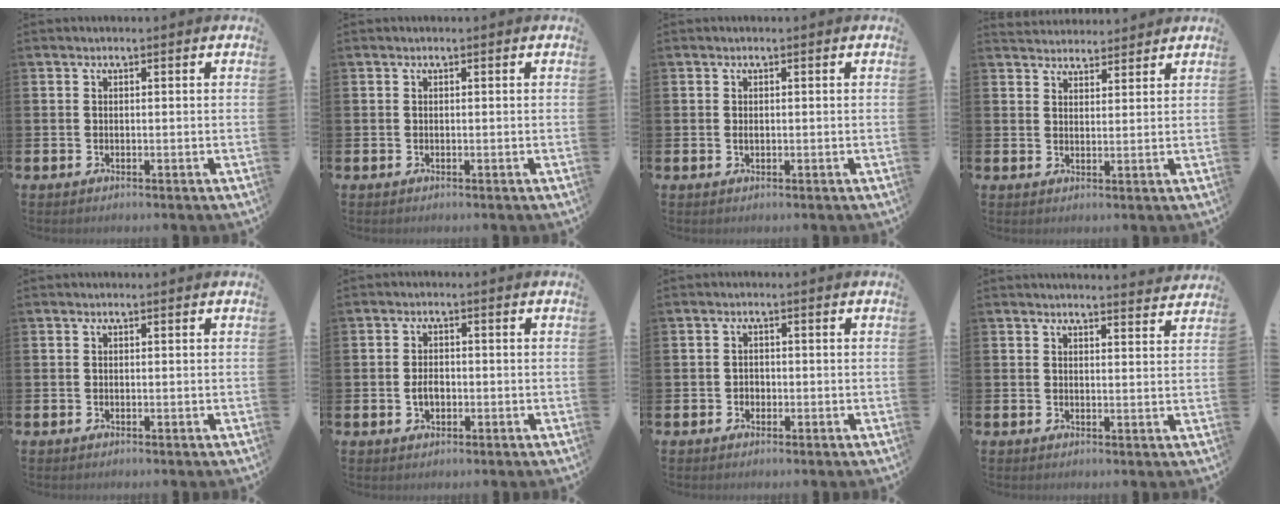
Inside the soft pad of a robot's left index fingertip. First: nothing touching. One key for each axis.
{"total": 0.0}
{"total": 0.6, "fx": 0.0, "fy": 0.3, "fz": 0.5, "tx": -0.011, "ty": 0.003, "tz": 0.000}
{"total": 3.5, "fx": 3.4, "fy": 0.8, "fz": -0.2, "tx": -0.002, "ty": -0.015, "tz": 0.064}
{"total": 0.0}
{"total": 2.3, "fx": -0.4, "fy": 1.5, "fz": 1.7, "tx": -0.018, "ty": -0.001, "tz": -0.011}
{"total": 1.2, "fx": -0.4, "fy": 1.1, "fz": 0.3, "tx": 0.007, "ty": -0.001, "tz": -0.013}
{"total": 2.8, "fx": 2.8, "fy": -0.1, "fz": 0.0, "tx": 0.008, "ty": -0.024, "tz": 0.048}